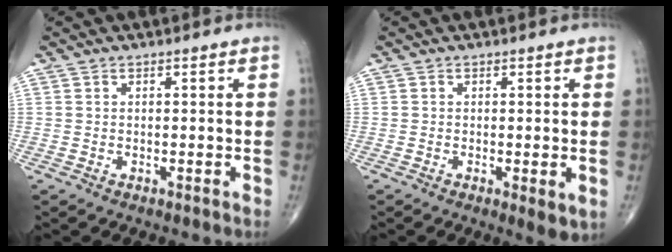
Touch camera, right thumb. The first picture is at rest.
{"total": 3.3, "force": [-0.6, 1.1, 3.0], "torque": [-0.049, -0.011, -0.012]}